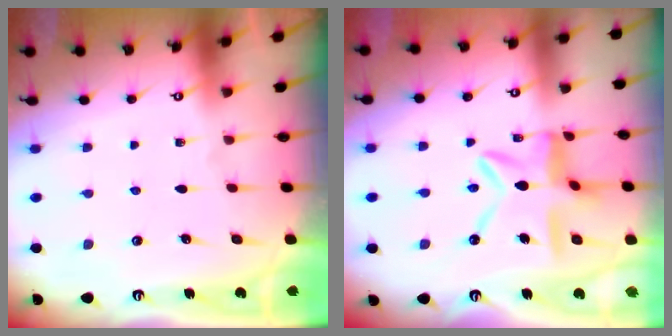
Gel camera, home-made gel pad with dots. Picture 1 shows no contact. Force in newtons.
{"total": 13.9, "press": 13.9, "slide": 1.5}